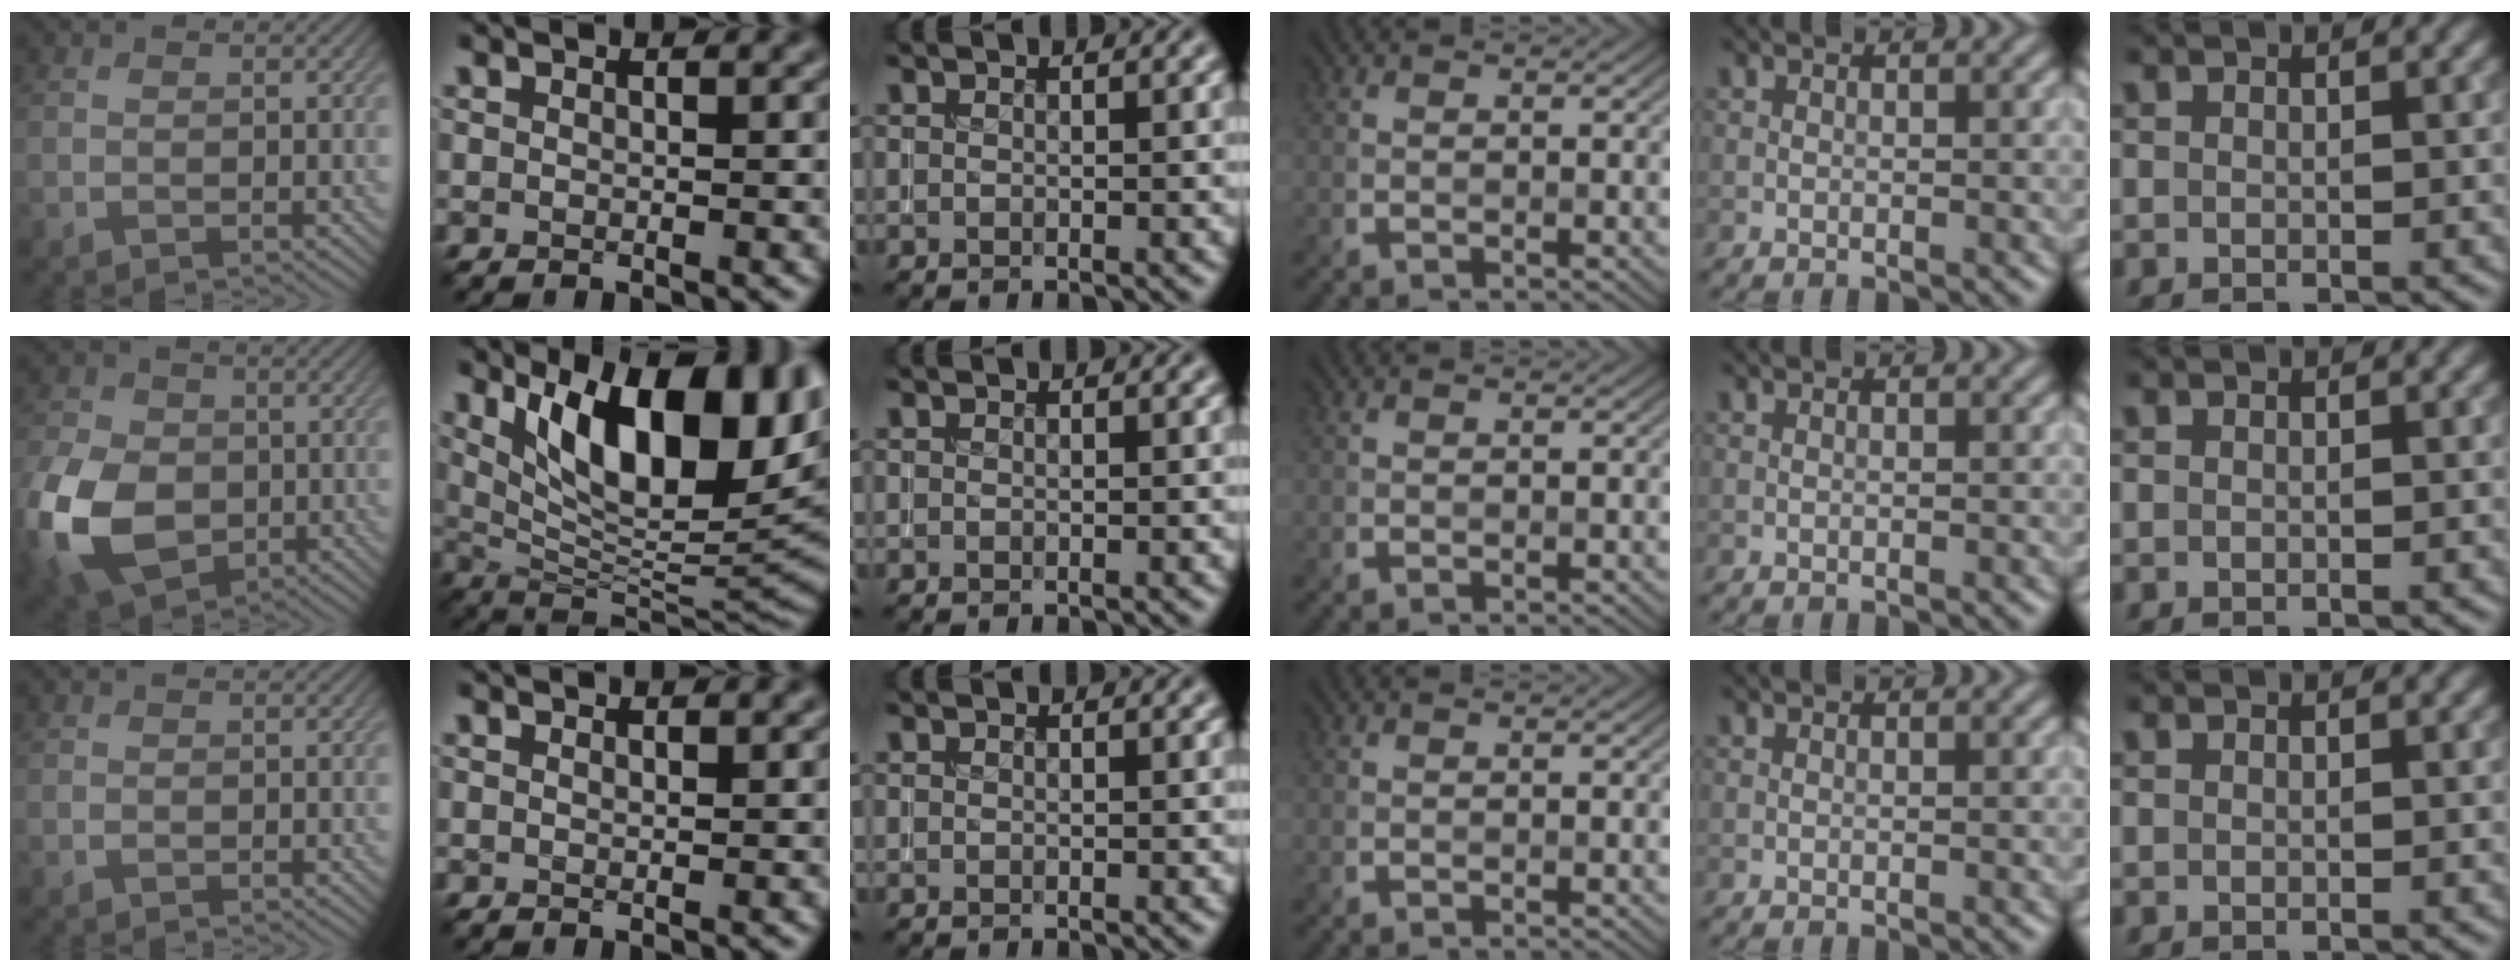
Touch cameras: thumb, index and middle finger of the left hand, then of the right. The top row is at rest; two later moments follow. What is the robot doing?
{"motion": "insert", "object": "coin"}